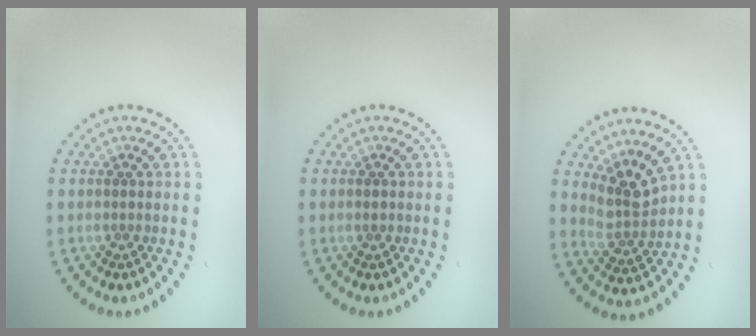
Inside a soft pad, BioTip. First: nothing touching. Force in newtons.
{"total": 0.8, "press": 0.8, "slide": 0.2}
{"total": 3.1, "press": 2.2, "slide": 2.2}